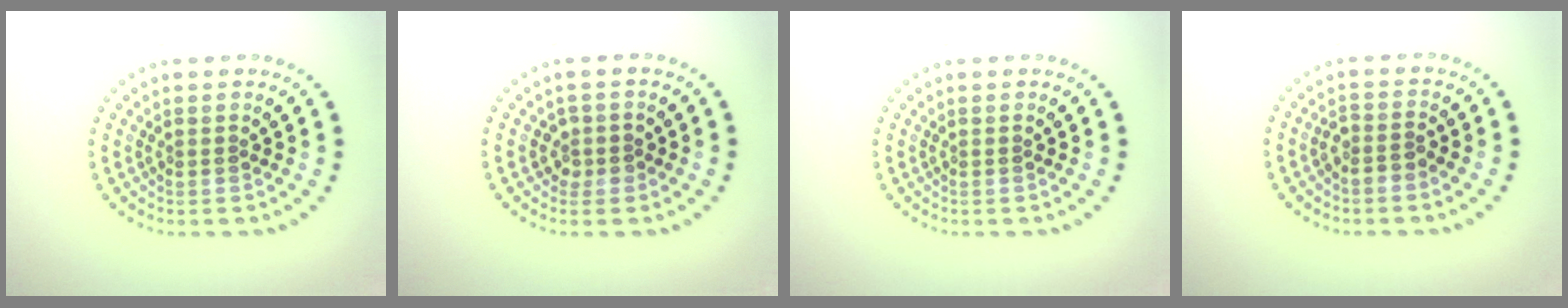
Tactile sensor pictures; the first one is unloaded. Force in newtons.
{"total": 1.3, "press": 1.2, "slide": 0.6}
{"total": 0.0}
{"total": 1.7, "press": 1.3, "slide": 1.2}